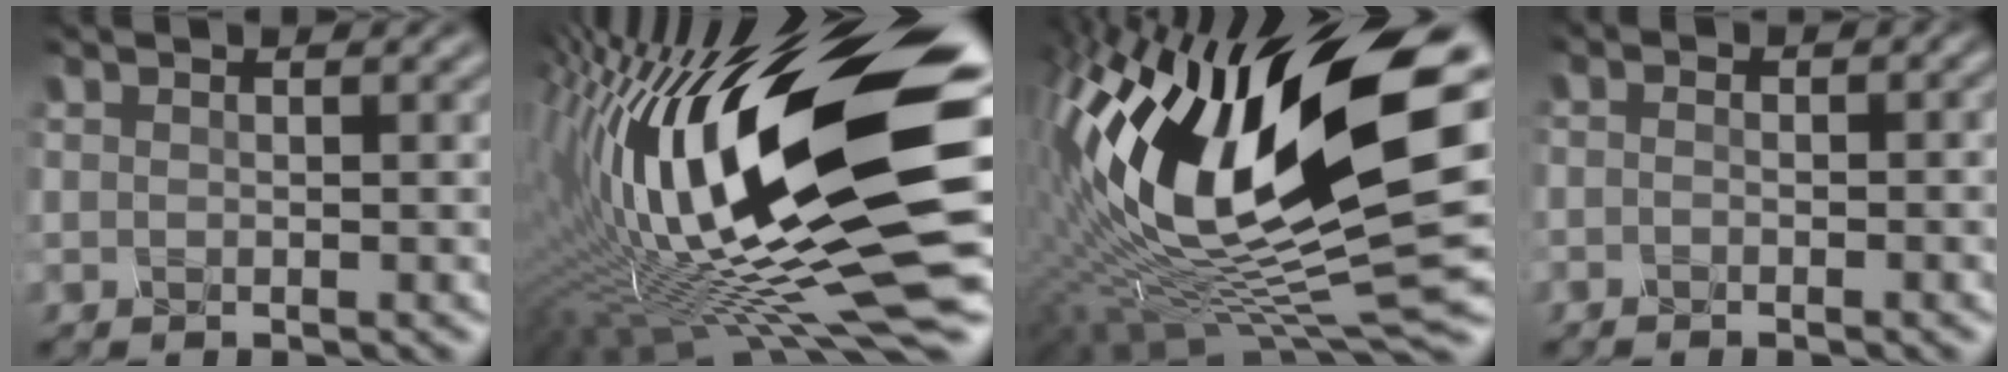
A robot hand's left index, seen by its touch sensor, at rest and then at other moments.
{"total": 20.1, "force": [-0.1, 5.1, 19.4], "torque": [-0.351, -0.018, 0.012]}
{"total": 15.2, "force": [2.1, 5.8, 13.9], "torque": [-0.284, -0.002, 0.049]}
{"total": 2.1, "force": [-1.7, 0.2, 1.2], "torque": [-0.014, 0.001, -0.016]}